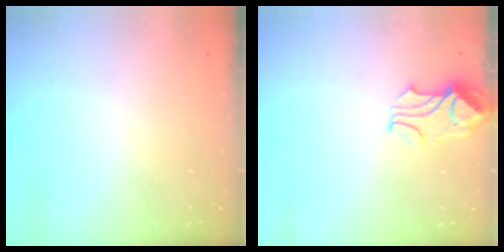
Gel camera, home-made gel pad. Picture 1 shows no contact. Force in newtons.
{"total": 2.2, "press": 2.1, "slide": 0.8}